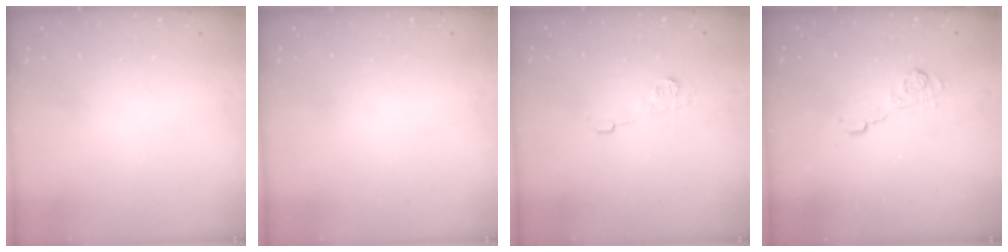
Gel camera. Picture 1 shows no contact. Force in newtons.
{"total": 0.0}
{"total": 6.2, "press": 6.2, "slide": 0.2}
{"total": 5.3, "press": 5.2, "slide": 0.8}